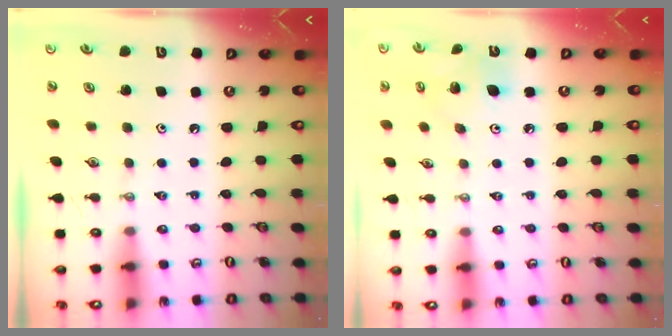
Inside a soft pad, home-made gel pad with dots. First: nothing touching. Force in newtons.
{"total": 8.0, "press": 7.8, "slide": 1.7}